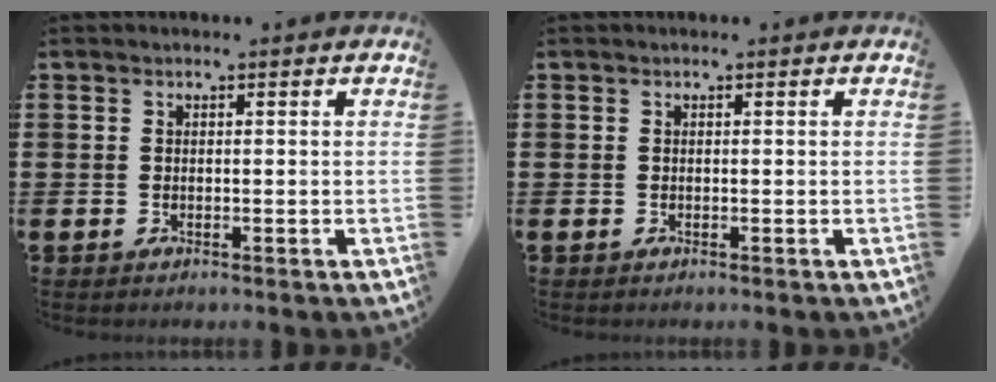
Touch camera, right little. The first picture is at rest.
{"total": 0.0}